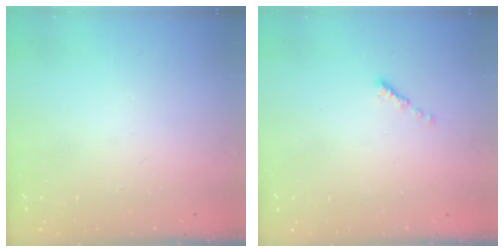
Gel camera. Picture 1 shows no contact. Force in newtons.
{"total": 0.0}